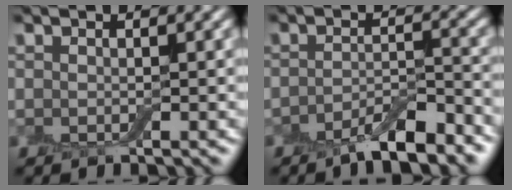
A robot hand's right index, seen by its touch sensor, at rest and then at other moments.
{"total": 4.6, "force": [-3.3, 1.1, 3.0], "torque": [-0.049, 0.000, -0.057]}